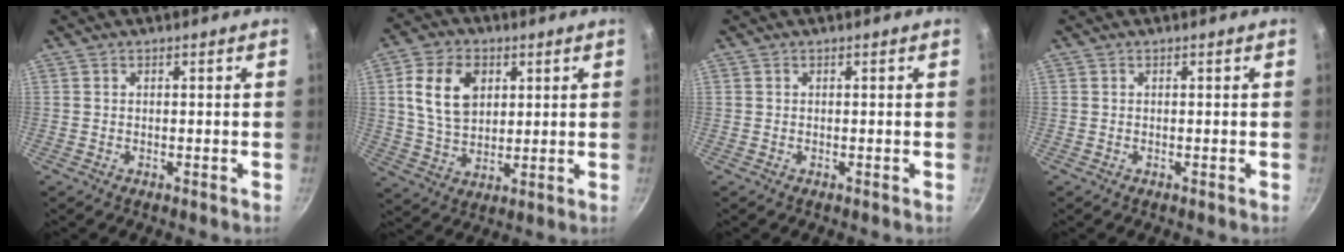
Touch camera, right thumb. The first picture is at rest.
{"total": 12.0, "force": [3.4, 8.4, 8.0], "torque": [-0.126, -0.007, 0.065]}
{"total": 0.0}
{"total": 0.0}